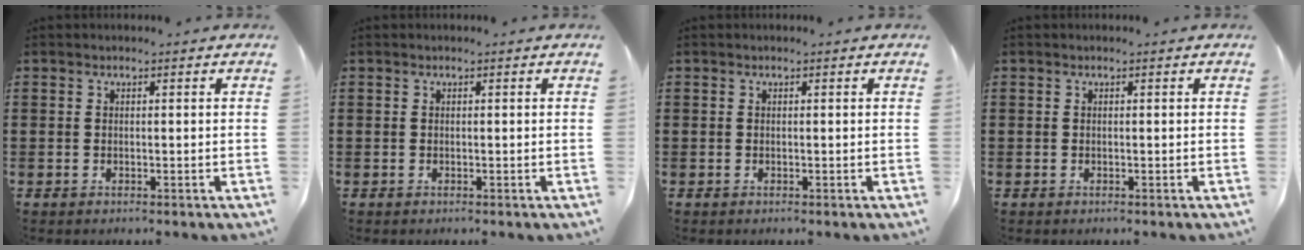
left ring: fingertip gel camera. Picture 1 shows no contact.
{"total": 0.0}
{"total": 0.0}
{"total": 0.0}